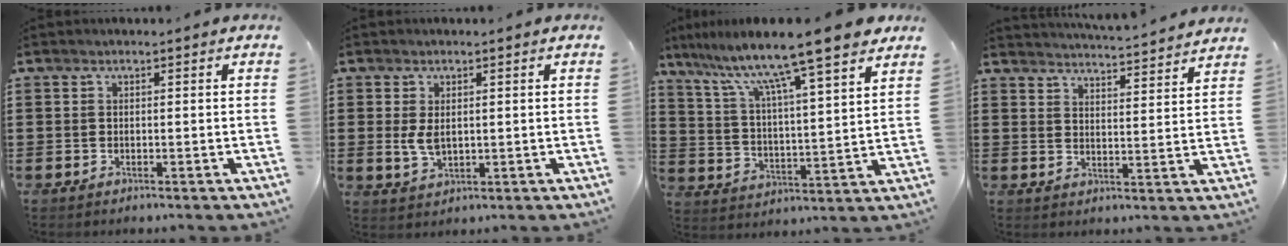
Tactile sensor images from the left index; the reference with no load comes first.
{"total": 3.2, "force": [0.6, 1.8, 2.6], "torque": [-0.069, -0.002, 0.006]}
{"total": 11.5, "force": [9.5, -0.5, 6.5], "torque": [-0.156, -0.065, 0.150]}
{"total": 4.0, "force": [4.0, -0.8, 0.0], "torque": [-0.009, -0.035, 0.065]}